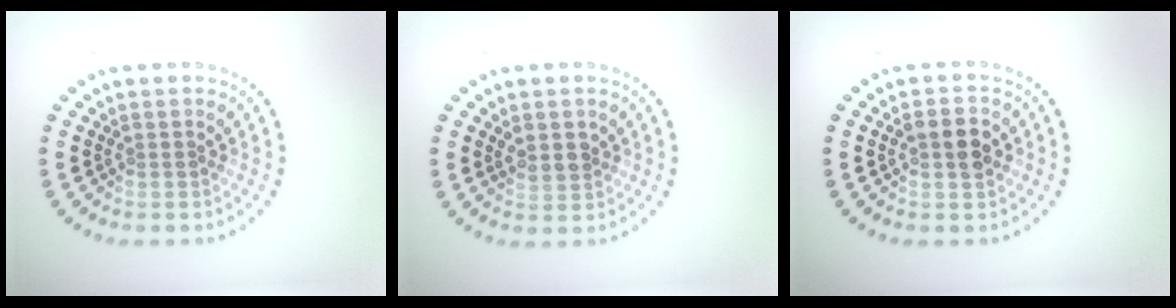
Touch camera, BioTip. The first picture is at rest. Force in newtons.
{"total": 1.9, "press": 1.8, "slide": 0.7}
{"total": 2.8, "press": 2.8, "slide": 0.3}